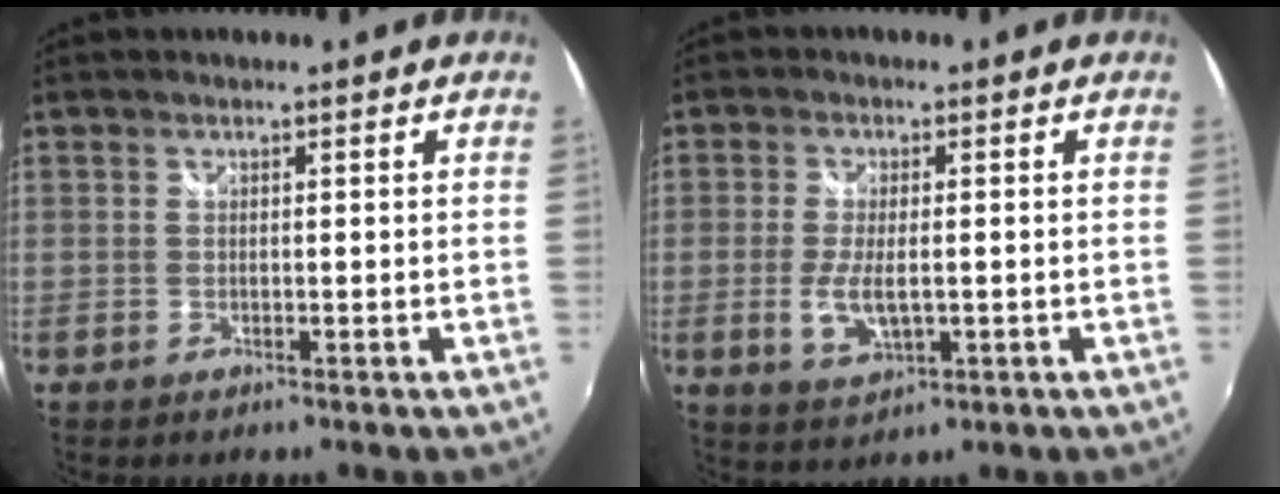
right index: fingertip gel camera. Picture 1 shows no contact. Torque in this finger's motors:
{"motor_torque": [0.07, -0.09, 0.08, 0.08]}